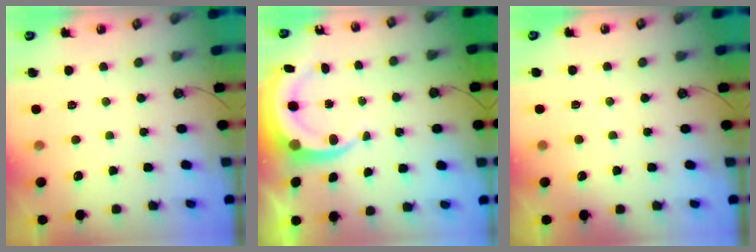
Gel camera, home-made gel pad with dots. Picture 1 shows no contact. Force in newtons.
{"total": 8.1, "press": 7.9, "slide": 1.5}
{"total": 3.6, "press": 3.5, "slide": 0.3}